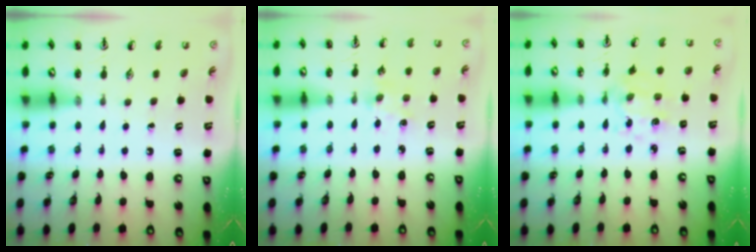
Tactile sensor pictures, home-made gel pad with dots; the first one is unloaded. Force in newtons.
{"total": 2.1, "press": 2.1, "slide": 0.3}
{"total": 5.2, "press": 5.0, "slide": 1.5}